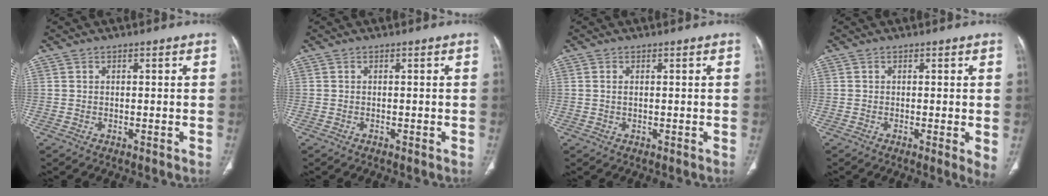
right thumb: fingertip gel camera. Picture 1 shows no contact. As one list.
[{"total": 0.0}, {"total": 0.9, "force": [0.2, 0.4, 0.8], "torque": [-0.019, 0.001, 0.004]}, {"total": 3.2, "force": [-0.2, 0.6, 3.1], "torque": [-0.049, -0.012, -0.008]}]